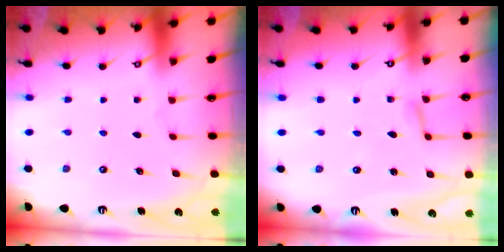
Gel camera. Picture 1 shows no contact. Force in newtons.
{"total": 1.9, "press": 1.9, "slide": 0.1}